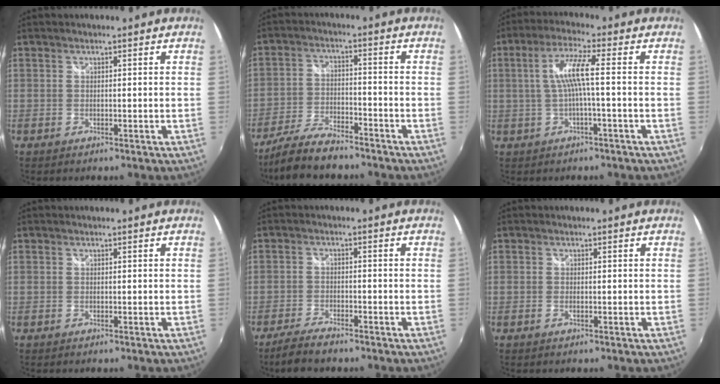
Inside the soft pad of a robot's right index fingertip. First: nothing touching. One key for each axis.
{"total": 10.5, "fx": -8.8, "fy": 2.9, "fz": 4.8, "tx": -0.120, "ty": -0.011, "tz": -0.163}
{"total": 6.2, "fx": -0.4, "fy": -0.1, "fz": 6.2, "tx": -0.129, "ty": 0.005, "tz": -0.001}
{"total": 0.0}
{"total": 5.4, "fx": -4.5, "fy": 1.4, "fz": 2.5, "tx": -0.073, "ty": -0.006, "tz": -0.086}
{"total": 0.8, "fx": -0.2, "fy": 0.3, "fz": 0.7, "tx": -0.014, "ty": 0.000, "tz": -0.004}